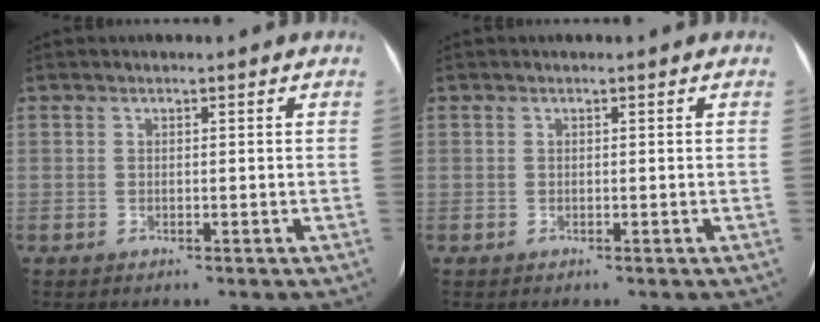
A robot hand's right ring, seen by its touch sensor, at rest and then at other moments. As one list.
[{"total": 0.0}]